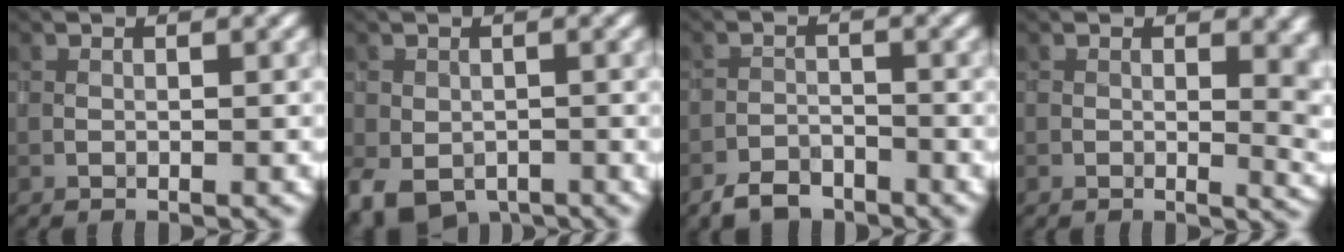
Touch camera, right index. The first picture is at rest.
{"total": 4.0, "force": [-2.1, 2.7, 2.0], "torque": [-0.036, -0.013, -0.033]}
{"total": 2.3, "force": [-2.1, 0.9, 0.3], "torque": [-0.004, 0.002, -0.045]}
{"total": 5.7, "force": [0.1, 2.9, 4.9], "torque": [-0.056, -0.005, 0.004]}